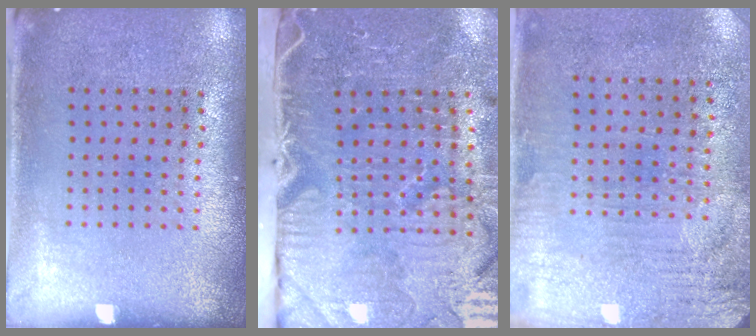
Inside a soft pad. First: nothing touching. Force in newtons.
{"total": 5.3, "press": 4.4, "slide": 3.1}
{"total": 3.2, "press": 2.8, "slide": 1.7}